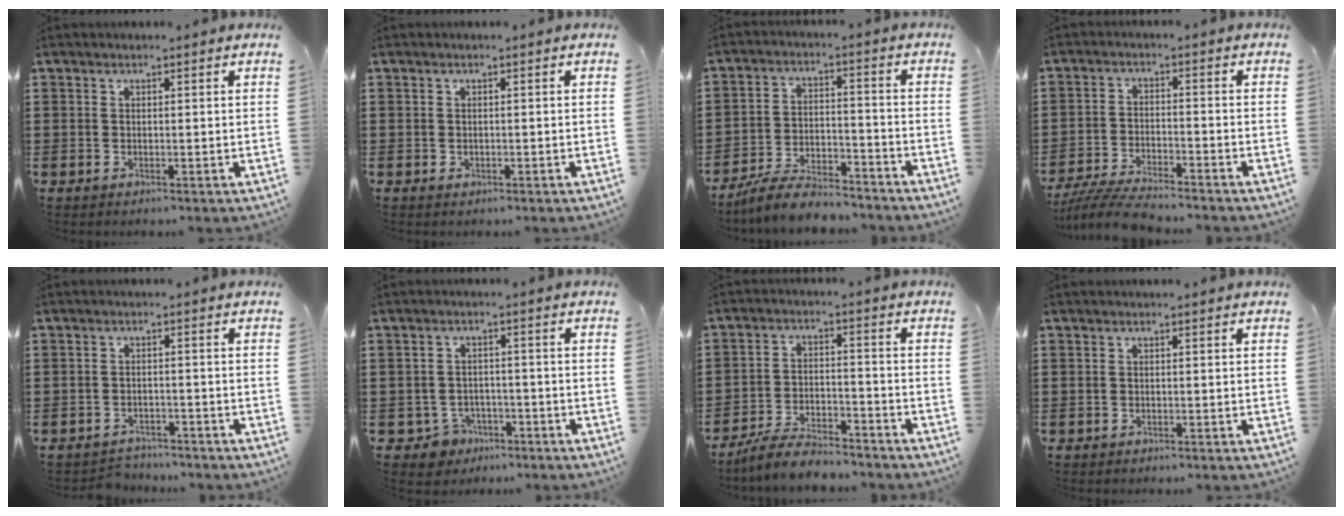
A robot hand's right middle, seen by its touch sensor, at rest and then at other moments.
{"total": 0.6, "force": [-0.3, 0.5, 0.2], "torque": [-0.005, 0.001, -0.006]}
{"total": 7.6, "force": [-7.1, 1.3, 2.4], "torque": [-0.049, 0.011, -0.138]}
{"total": 5.7, "force": [-5.5, 0.3, 1.5], "torque": [-0.043, -0.007, -0.112]}
{"total": 2.7, "force": [-2.6, 0.6, -0.2], "torque": [-0.005, -0.001, -0.058]}
{"total": 4.0, "force": [-3.1, 2.4, 0.8], "torque": [-0.036, 0.002, -0.066]}
{"total": 6.8, "force": [-6.4, 1.0, 2.0], "torque": [-0.040, 0.007, -0.123]}
{"total": 0.7, "force": [-0.7, 0.3, 0.0], "torque": [-0.002, 0.001, -0.015]}